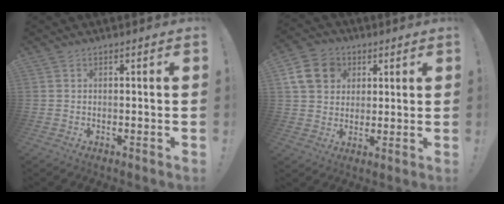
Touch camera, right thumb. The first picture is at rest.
{"total": 13.1, "force": [4.4, 10.9, 5.8], "torque": [-0.088, -0.011, 0.091]}